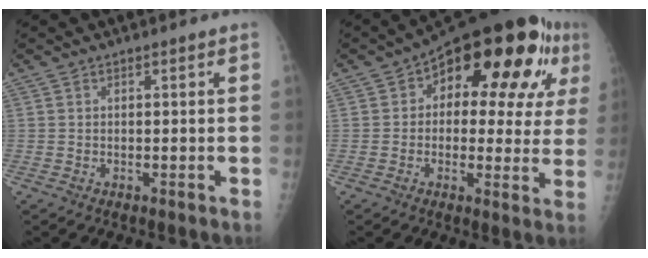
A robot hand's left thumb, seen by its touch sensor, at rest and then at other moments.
{"total": 21.6, "force": [7.4, 10.6, 17.3], "torque": [-0.188, 0.018, 0.093]}